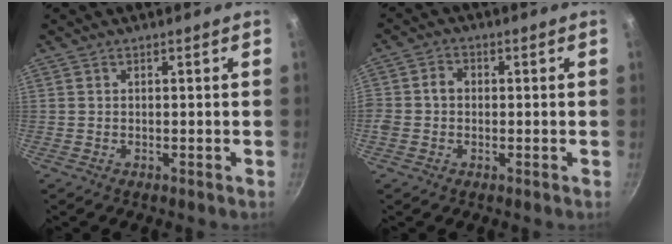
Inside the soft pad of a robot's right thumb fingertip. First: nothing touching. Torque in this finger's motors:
{"motor_torque": [0.91, 0.86, 0.42, 0.24, 0.02]}